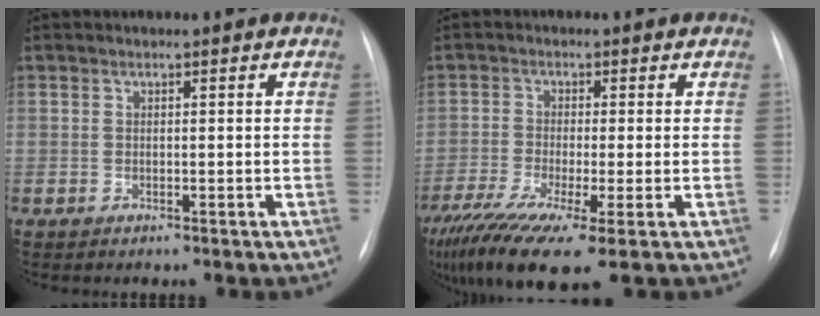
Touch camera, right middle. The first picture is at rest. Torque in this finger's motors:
{"motor_torque": [1.25, -0.88, 0.25, 0.18]}